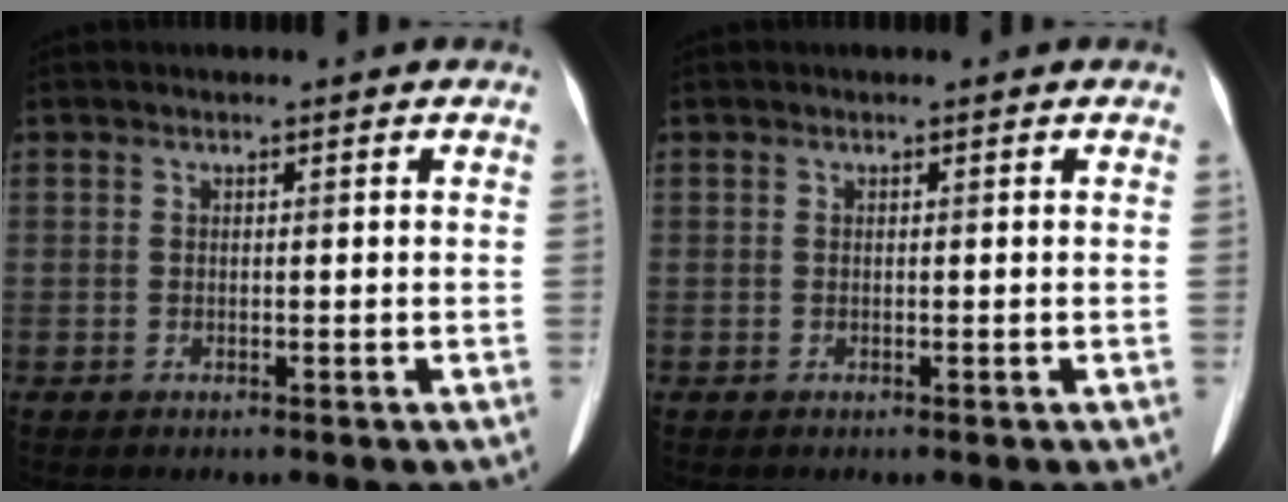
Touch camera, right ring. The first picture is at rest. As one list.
[{"total": 0.0}]